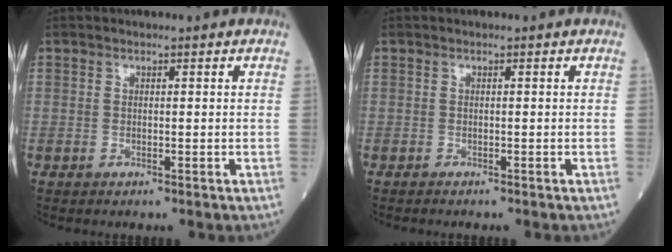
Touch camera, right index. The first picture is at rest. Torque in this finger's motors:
{"motor_torque": [-0.11, -0.02, 0.04, 0.01]}